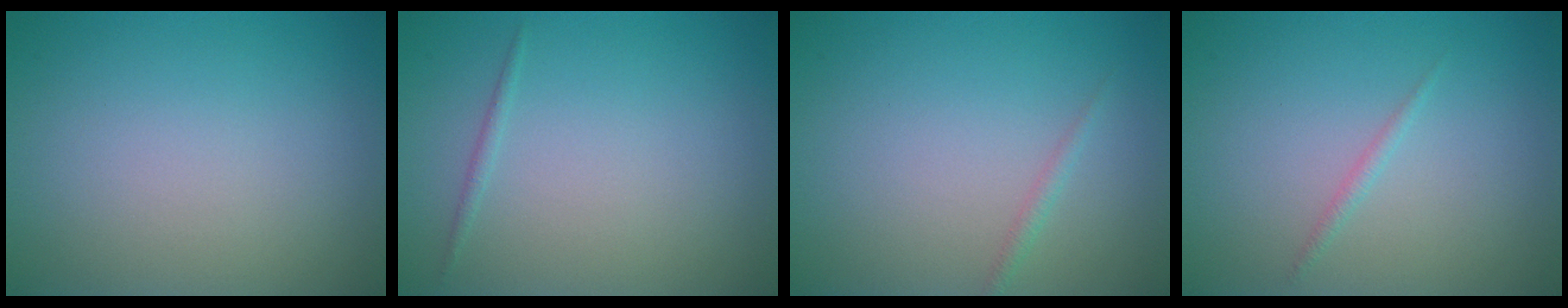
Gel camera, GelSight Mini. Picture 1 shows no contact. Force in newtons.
{"total": 0.6, "press": 0.6, "slide": 0.1}
{"total": 0.8, "press": 0.8, "slide": 0.1}
{"total": 0.7, "press": 0.7, "slide": 0.1}